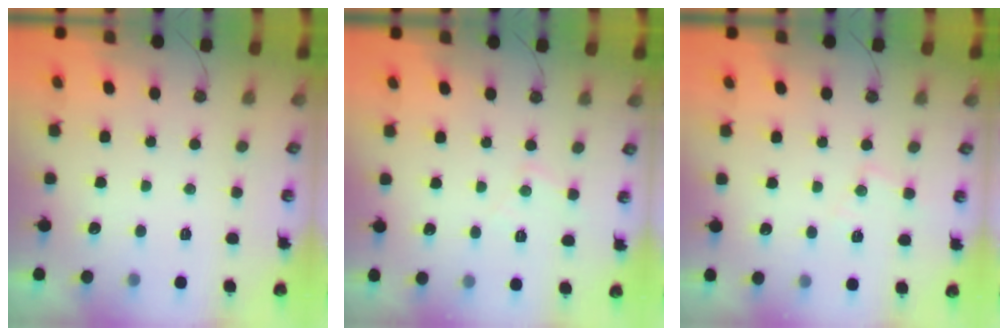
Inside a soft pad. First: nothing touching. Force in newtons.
{"total": 5.6, "press": 5.6, "slide": 0.5}
{"total": 6.3, "press": 6.2, "slide": 0.9}